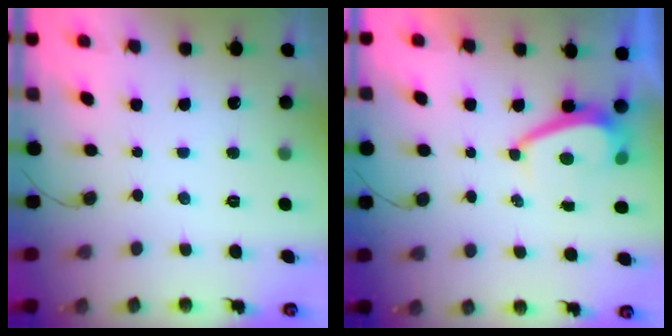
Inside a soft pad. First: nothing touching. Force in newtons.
{"total": 2.8, "press": 2.7, "slide": 0.5}